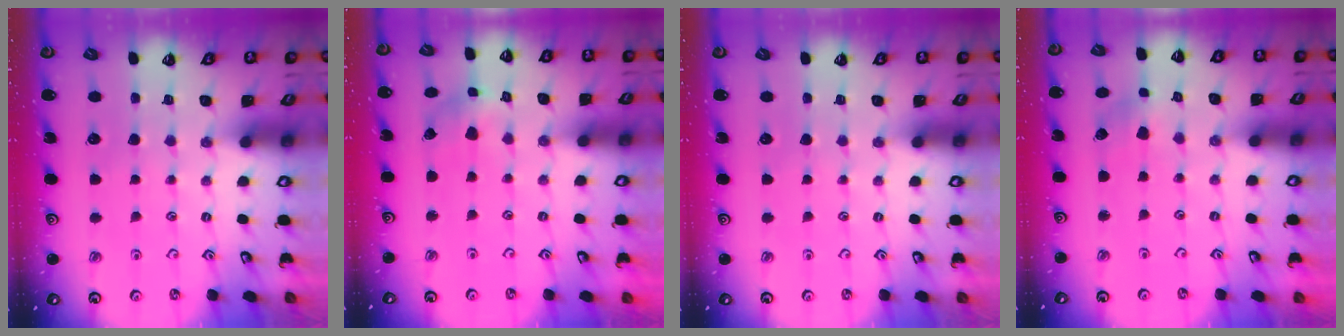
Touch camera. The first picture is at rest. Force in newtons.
{"total": 2.4, "press": 2.4, "slide": 0.5}
{"total": 0.0}
{"total": 2.0, "press": 2.0, "slide": 0.3}